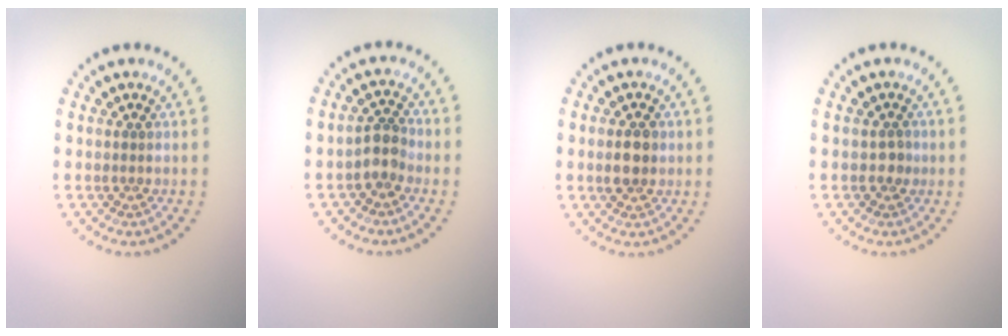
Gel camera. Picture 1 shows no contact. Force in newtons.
{"total": 2.1, "press": 1.6, "slide": 1.3}
{"total": 2.1, "press": 2.1, "slide": 0.2}
{"total": 0.8, "press": 0.8, "slide": 0.2}